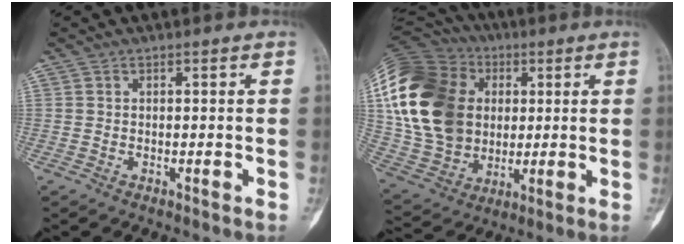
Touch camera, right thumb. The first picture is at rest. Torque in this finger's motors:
{"motor_torque": [-0.72, 2.52, 2.23, 0.54, 0.61]}